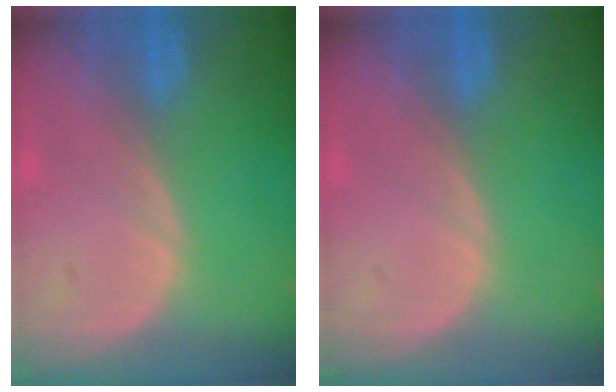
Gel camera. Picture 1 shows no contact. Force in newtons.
{"total": 0.0}